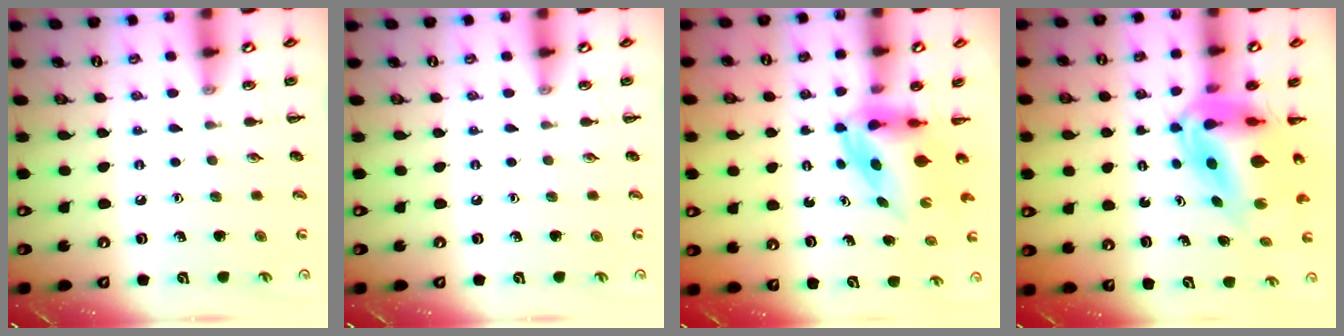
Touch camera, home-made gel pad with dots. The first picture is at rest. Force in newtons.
{"total": 0.0}
{"total": 3.7, "press": 3.6, "slide": 0.9}
{"total": 9.1, "press": 8.7, "slide": 2.6}